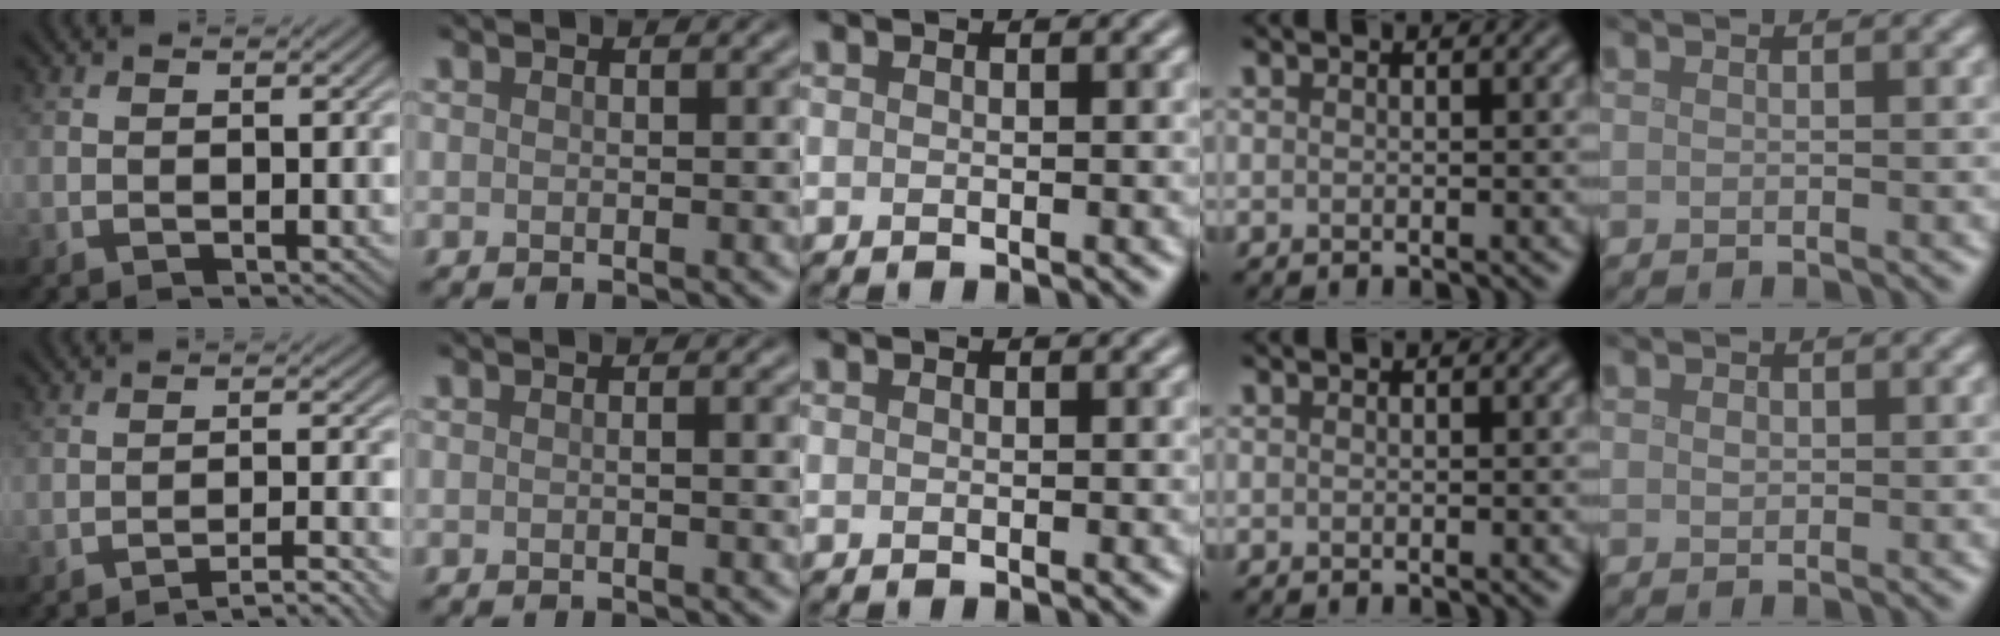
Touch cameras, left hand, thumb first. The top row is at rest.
{"thumb": {"total": 4.4, "force": [-3.4, 0.3, 2.8], "torque": [-0.041, 0.016, -0.064]}, "index": {"total": 1.8, "force": [0.1, 0.4, 1.8], "torque": [-0.025, 0.001, 0.000]}, "little": {"total": 0.7, "force": [0.1, 0.6, 0.4], "torque": [-0.007, -0.001, 0.001]}}